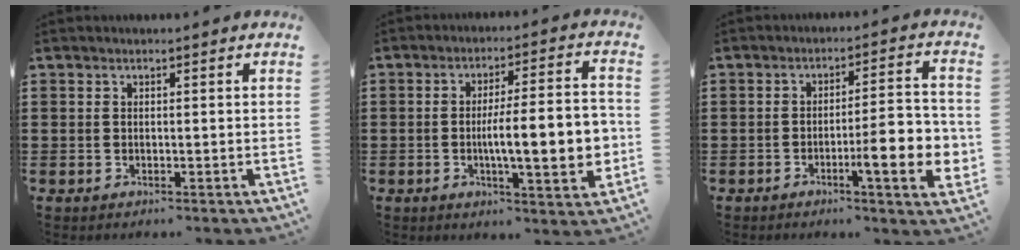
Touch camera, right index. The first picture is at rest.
{"total": 12.0, "force": [-1.8, 2.8, 11.6], "torque": [-0.164, -0.008, -0.036]}
{"total": 9.5, "force": [-2.7, 2.0, 8.9], "torque": [-0.126, -0.005, -0.044]}